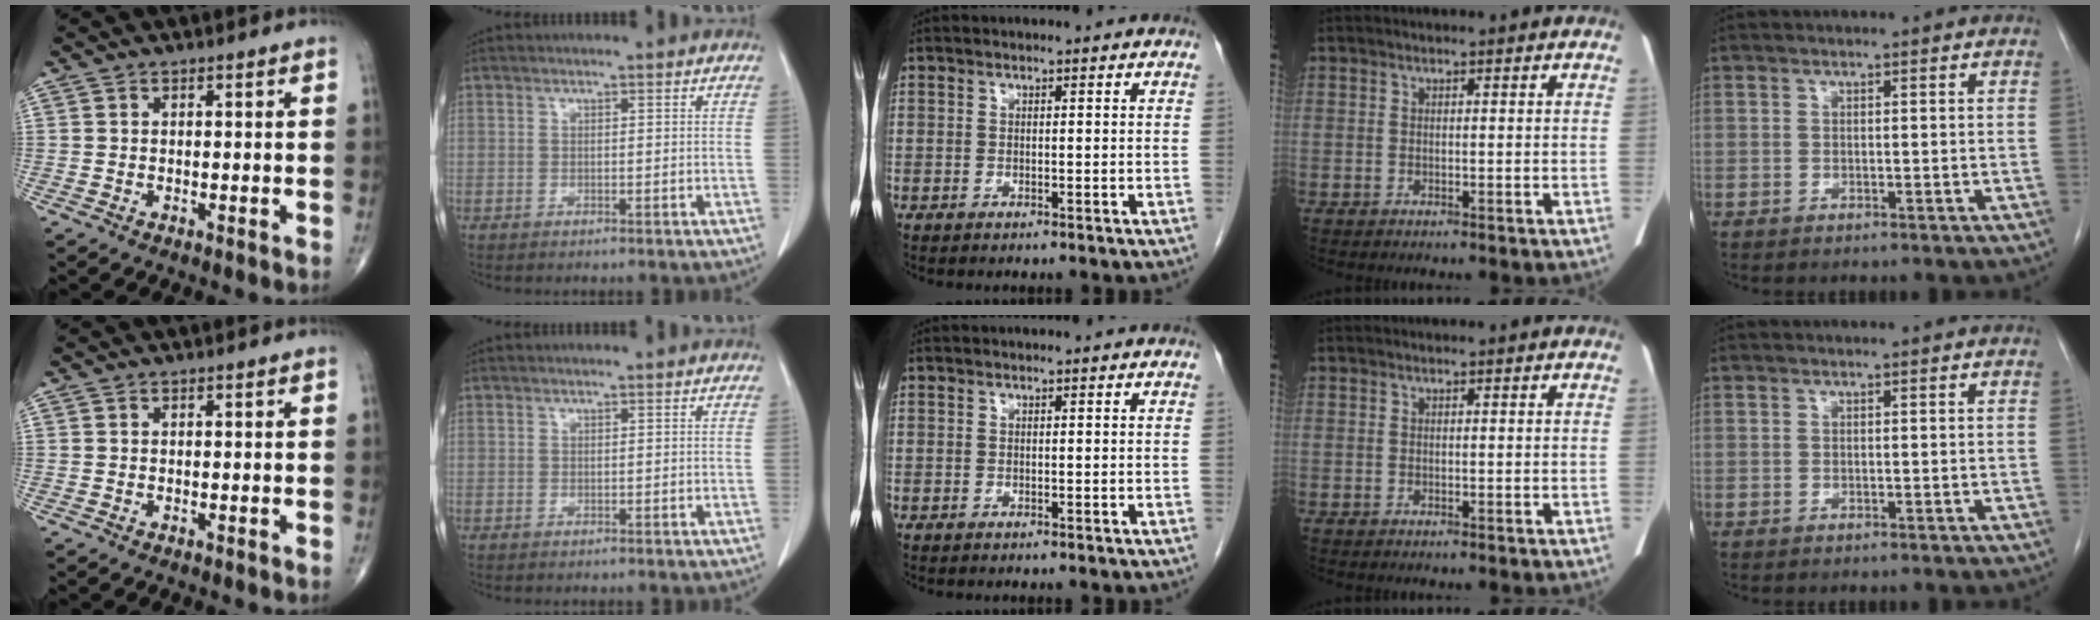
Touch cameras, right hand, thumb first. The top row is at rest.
{}